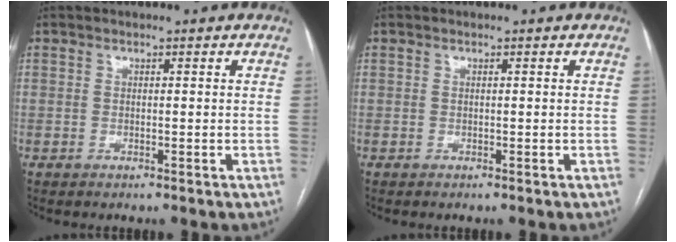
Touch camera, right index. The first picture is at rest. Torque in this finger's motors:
{"motor_torque": [-0.03, -0.03, -0.04, -0.01]}